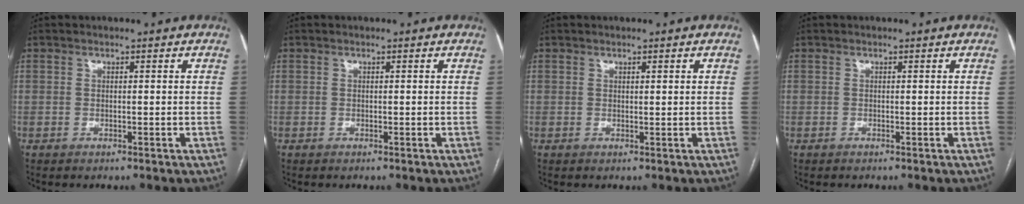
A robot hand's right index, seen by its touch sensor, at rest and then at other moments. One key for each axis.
{"total": 0.0}
{"total": 0.7, "fx": 0.4, "fy": 0.0, "fz": 0.5, "tx": -0.010, "ty": 0.000, "tz": 0.006}
{"total": 0.0}